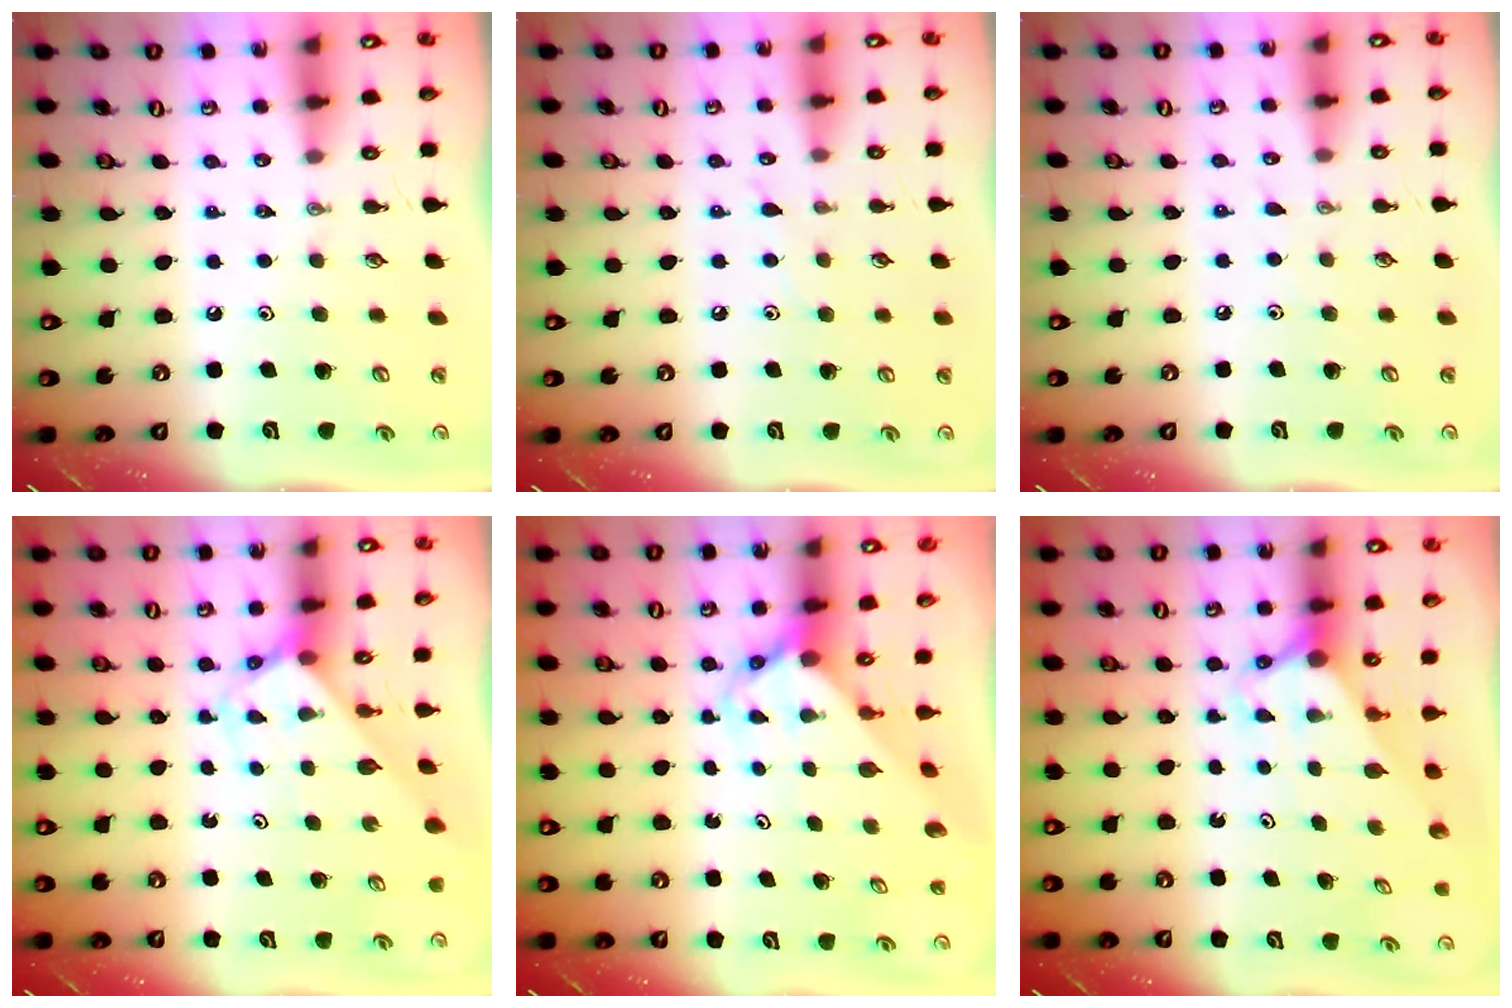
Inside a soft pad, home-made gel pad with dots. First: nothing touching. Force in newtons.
{"total": 4.9, "press": 4.9, "slide": 0.5}
{"total": 2.3, "press": 2.3, "slide": 0.3}
{"total": 2.8, "press": 2.8, "slide": 0.1}
{"total": 3.8, "press": 3.8, "slide": 0.4}
{"total": 2.9, "press": 2.9, "slide": 0.0}